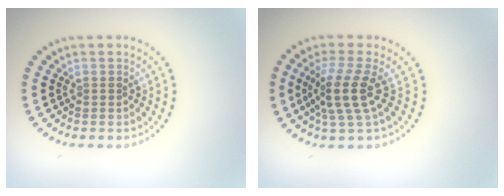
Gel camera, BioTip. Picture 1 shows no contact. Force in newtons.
{"total": 3.7, "press": 2.7, "slide": 2.5}